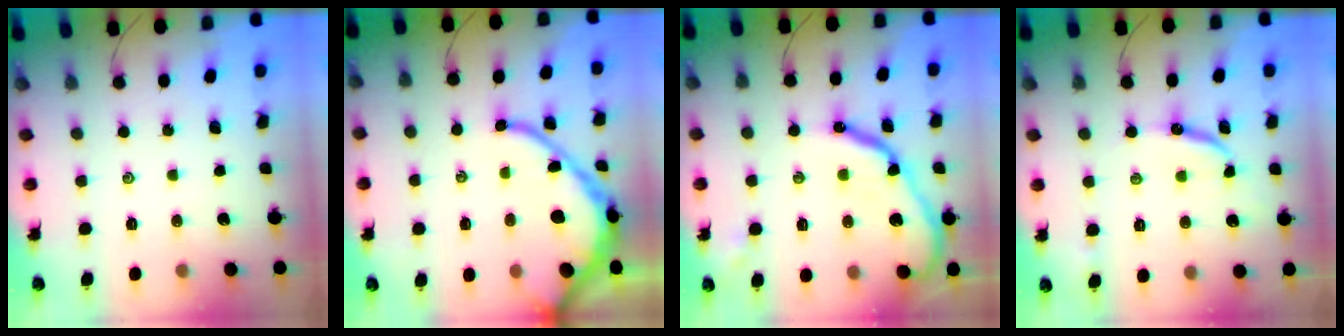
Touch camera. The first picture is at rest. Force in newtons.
{"total": 14.6, "press": 14.5, "slide": 1.5}
{"total": 15.8, "press": 15.7, "slide": 1.3}
{"total": 10.5, "press": 10.4, "slide": 0.8}